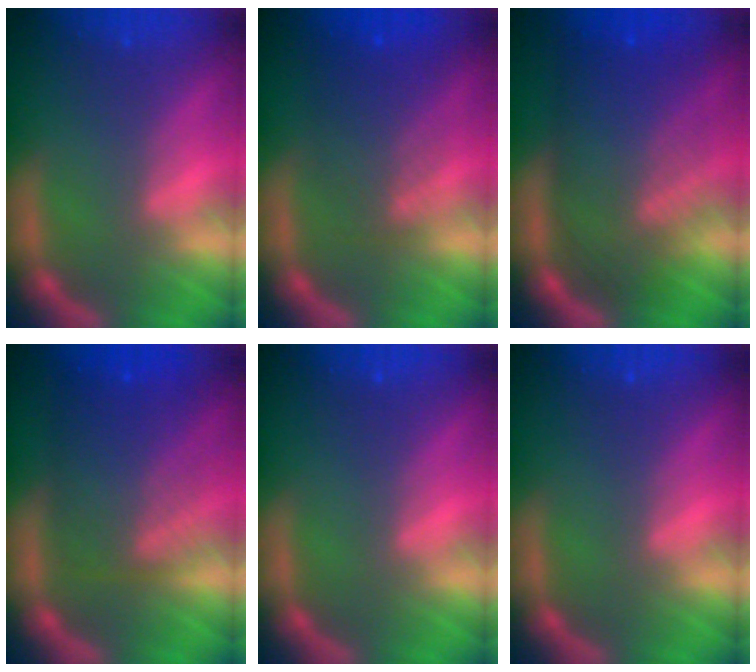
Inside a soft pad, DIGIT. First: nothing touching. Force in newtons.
{"total": 5.1}
{"total": 9.6}
{"total": 7.6}
{"total": 0.0}
{"total": 0.0}